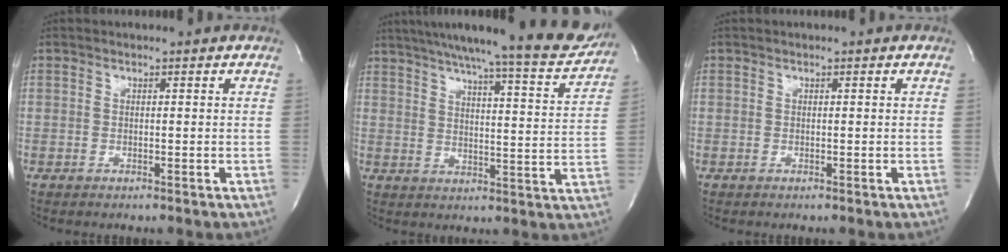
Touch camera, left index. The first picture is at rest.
{"total": 19.0, "force": [17.1, 1.1, 8.1], "torque": [-0.119, -0.037, 0.218]}
{"total": 0.0}